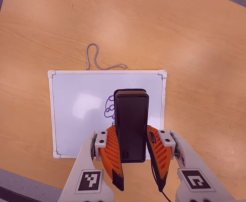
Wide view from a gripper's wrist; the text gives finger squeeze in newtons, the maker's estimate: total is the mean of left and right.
{"total": 9.0, "left": 7.2, "right": 10.7}